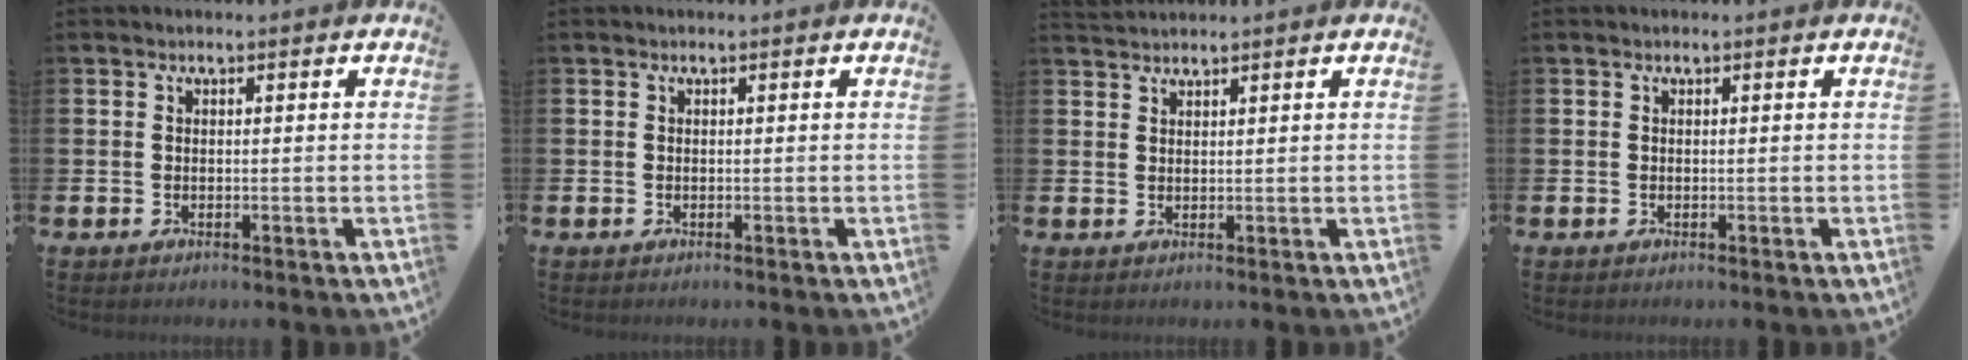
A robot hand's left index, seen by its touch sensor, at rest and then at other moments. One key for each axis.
{"total": 0.0}
{"total": 1.4, "fx": 1.4, "fy": 0.0, "fz": -0.1, "tx": 0.003, "ty": -0.002, "tz": 0.026}
{"total": 0.0}